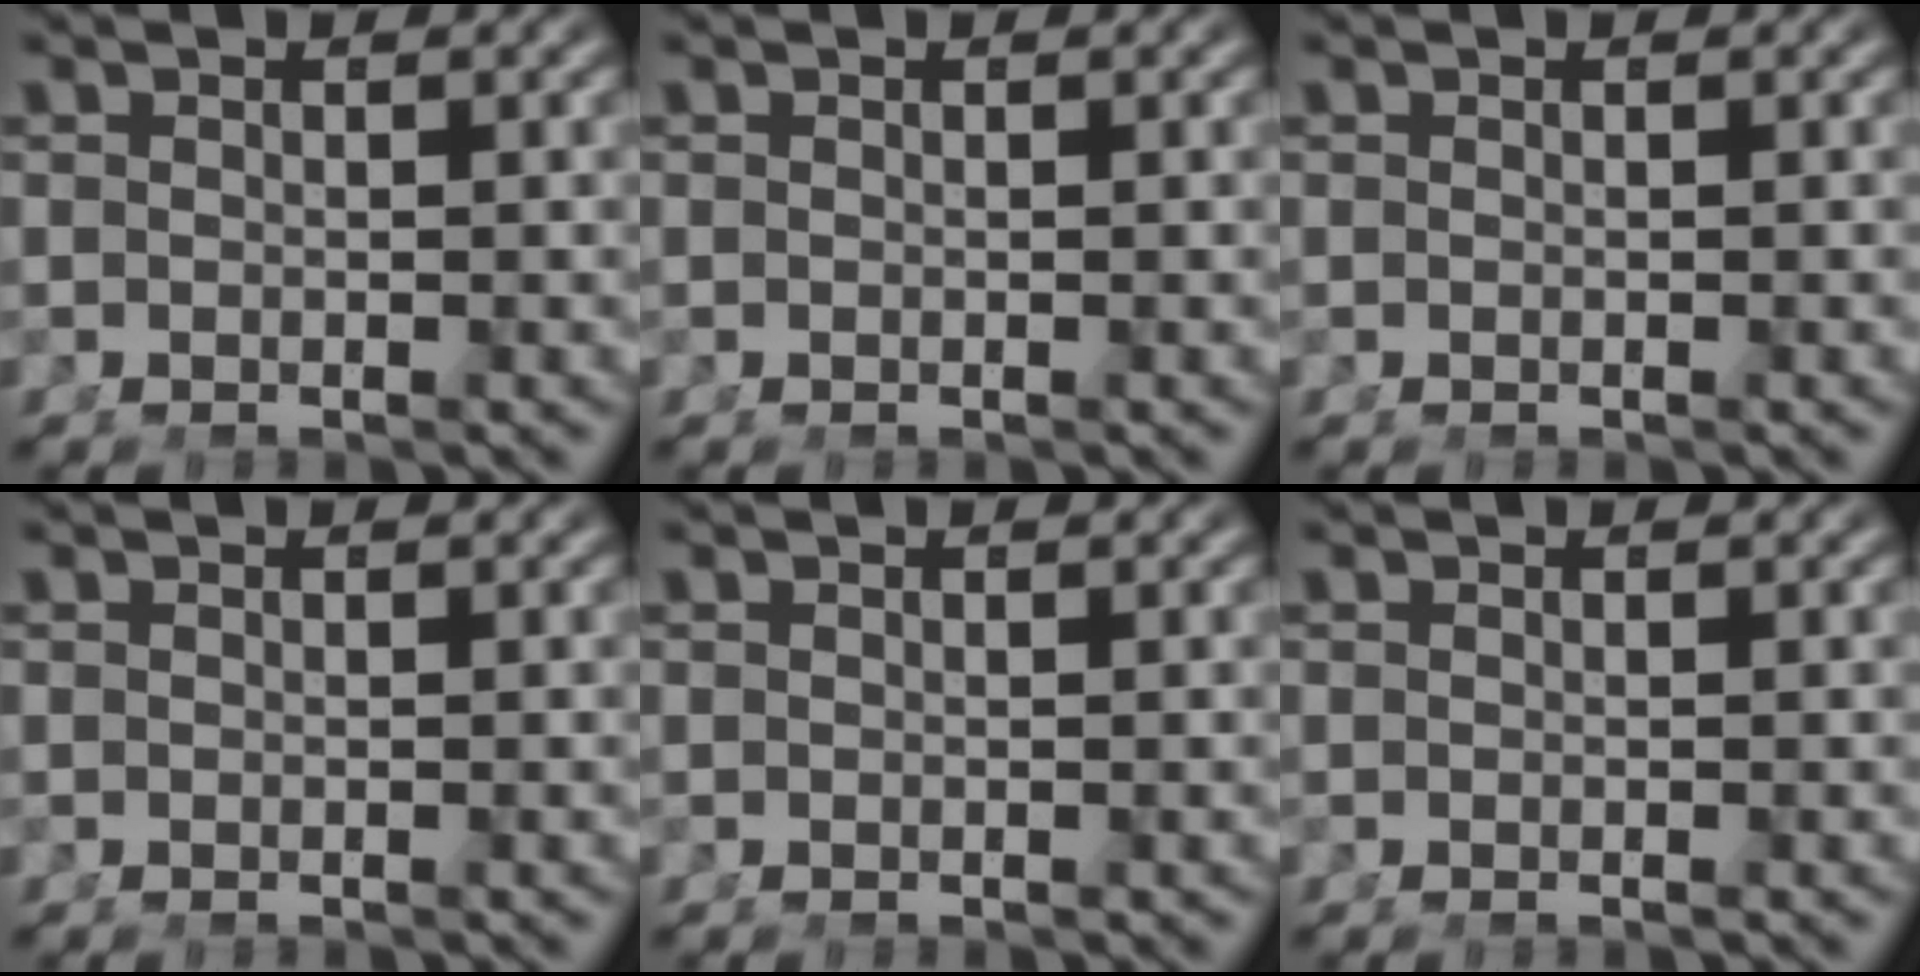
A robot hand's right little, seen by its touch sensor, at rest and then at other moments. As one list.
[{"total": 0.0}, {"total": 0.0}, {"total": 0.0}, {"total": 0.0}, {"total": 0.0}]